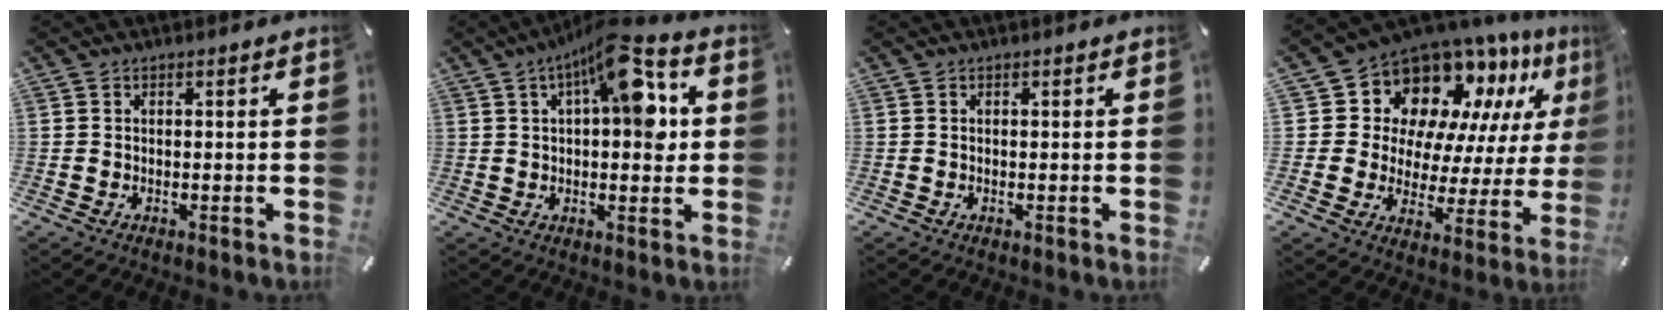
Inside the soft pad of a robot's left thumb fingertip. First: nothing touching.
{"total": 15.0, "force": [5.6, 6.4, 12.4], "torque": [-0.167, -0.023, 0.090]}
{"total": 0.0}
{"total": 13.5, "force": [9.8, 8.5, 3.6], "torque": [-0.068, -0.097, 0.173]}